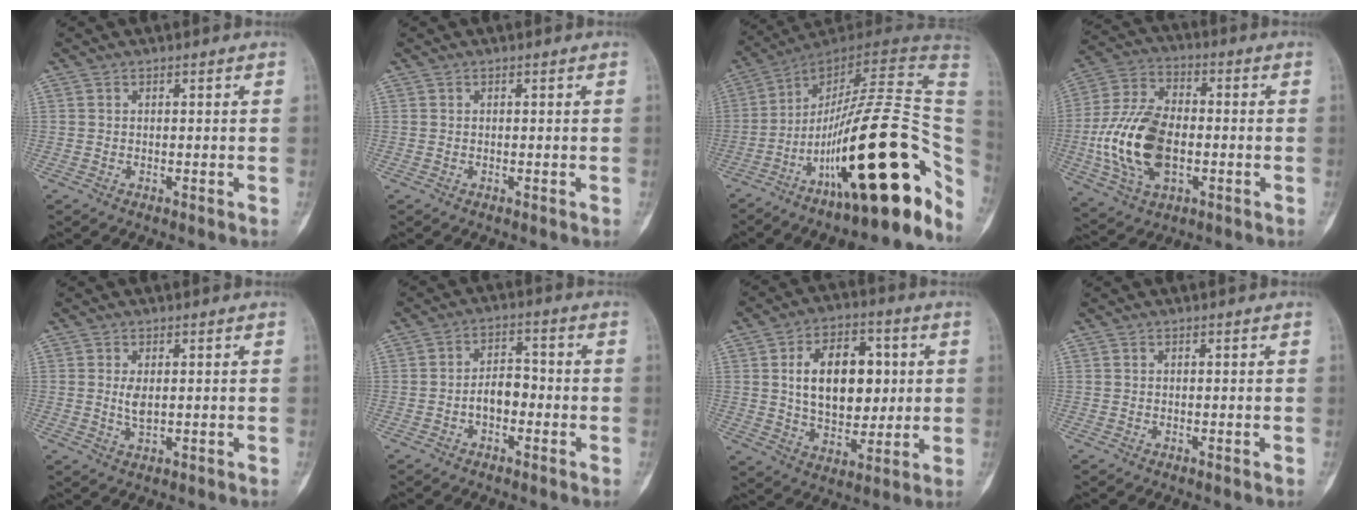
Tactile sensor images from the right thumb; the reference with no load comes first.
{"total": 0.0}
{"total": 32.0, "force": [-9.7, 8.9, 29.1], "torque": [-0.368, 0.051, -0.150]}
{"total": 17.3, "force": [-2.8, 10.2, 13.7], "torque": [-0.269, 0.016, -0.045]}
{"total": 2.6, "force": [0.3, 1.2, 2.3], "torque": [-0.047, -0.009, 0.010]}
{"total": 5.2, "force": [-1.6, 3.3, 3.8], "torque": [-0.048, 0.026, -0.034]}
{"total": 16.0, "force": [2.6, 10.2, 12.1], "torque": [-0.153, -0.001, 0.046]}
{"total": 0.0}